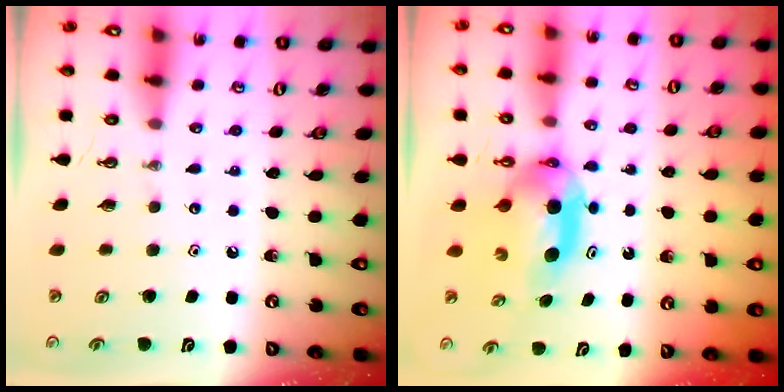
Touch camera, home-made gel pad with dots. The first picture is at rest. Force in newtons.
{"total": 8.4, "press": 5.6, "slide": 6.4}